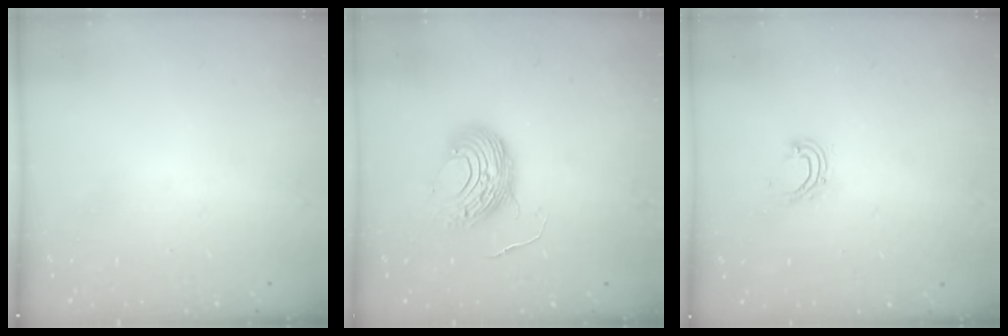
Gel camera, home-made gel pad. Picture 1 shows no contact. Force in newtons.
{"total": 10.3, "press": 10.3, "slide": 0.7}
{"total": 6.3, "press": 6.3, "slide": 0.4}